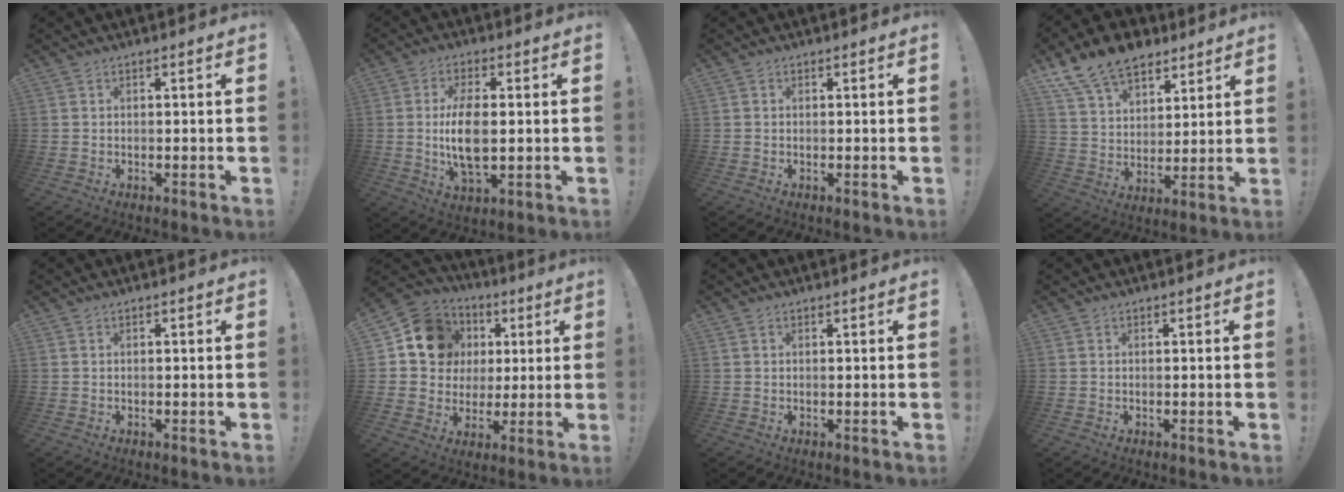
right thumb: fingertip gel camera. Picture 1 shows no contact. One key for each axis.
{"total": 10.8, "fx": 0.1, "fy": 4.9, "fz": 9.6, "tx": -0.190, "ty": -0.014, "tz": -0.004}
{"total": 0.0}
{"total": 14.6, "fx": 10.5, "fy": 8.5, "fz": 5.5, "tx": -0.102, "ty": -0.067, "tz": 0.200}
{"total": 0.0}
{"total": 14.9, "fx": 4.6, "fy": 13.2, "fz": 5.3, "tx": -0.061, "ty": -0.015, "tz": 0.103}
{"total": 0.0}
{"total": 0.0}